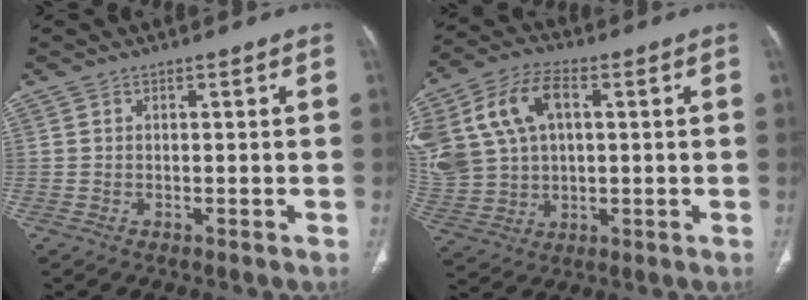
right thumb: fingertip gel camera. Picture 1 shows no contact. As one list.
[{"total": 19.5, "force": [5.1, 13.4, 13.3], "torque": [-0.299, 0.020, 0.104]}]